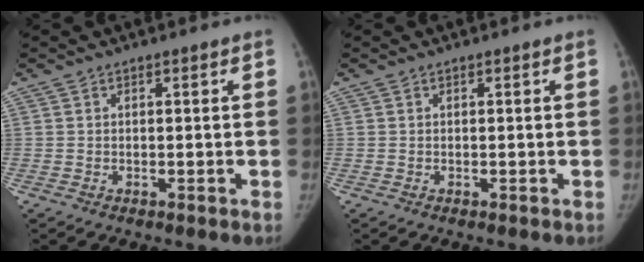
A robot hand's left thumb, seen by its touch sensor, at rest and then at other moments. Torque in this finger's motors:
{"motor_torque": [0.01, 0.01, 0.08, -0.01, 0.00]}